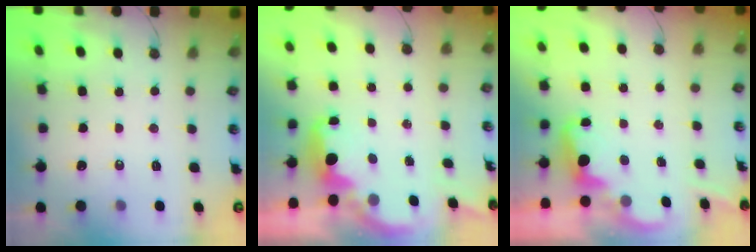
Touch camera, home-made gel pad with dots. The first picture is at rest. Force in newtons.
{"total": 2.9, "press": 2.9, "slide": 0.5}
{"total": 2.2, "press": 2.1, "slide": 0.5}